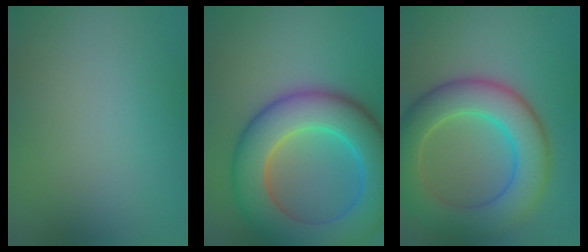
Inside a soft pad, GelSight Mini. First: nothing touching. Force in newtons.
{"total": 10.6, "press": 10.6, "slide": 0.2}
{"total": 7.8, "press": 7.8, "slide": 0.3}